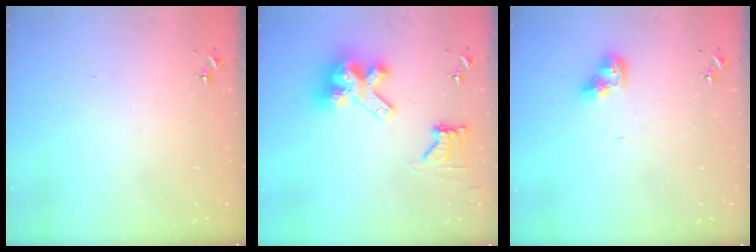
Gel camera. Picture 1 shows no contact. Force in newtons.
{"total": 13.8, "press": 13.7, "slide": 1.8}
{"total": 9.0, "press": 9.0, "slide": 1.0}